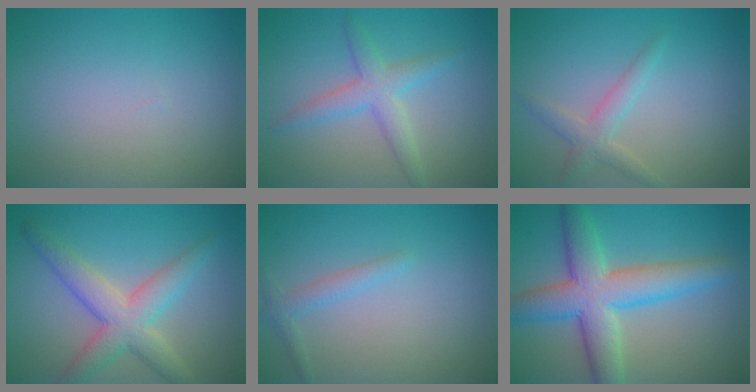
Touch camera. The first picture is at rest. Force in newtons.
{"total": 3.2, "press": 3.2, "slide": 0.0}
{"total": 2.2, "press": 2.2, "slide": 0.1}
{"total": 5.4, "press": 5.3, "slide": 0.2}
{"total": 1.4, "press": 1.4, "slide": 0.1}
{"total": 7.9, "press": 7.9, "slide": 0.3}